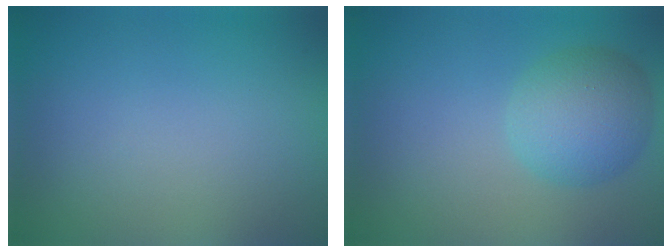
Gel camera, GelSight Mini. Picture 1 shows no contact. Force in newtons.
{"total": 4.7, "press": 4.7, "slide": 0.2}